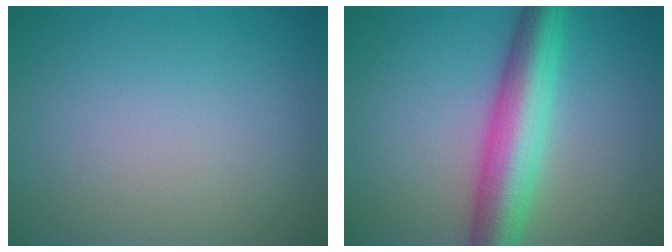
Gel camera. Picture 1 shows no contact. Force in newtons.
{"total": 7.4, "press": 7.4, "slide": 0.1}